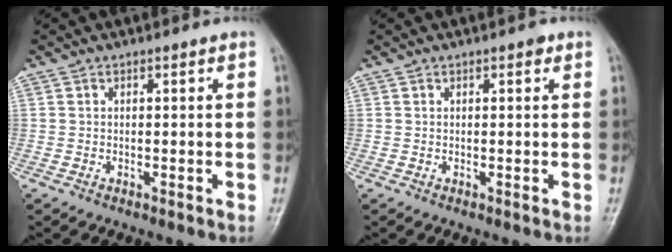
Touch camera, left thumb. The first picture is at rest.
{"total": 0.9, "force": [0.5, 0.4, 0.7], "torque": [-0.008, 0.001, 0.003]}